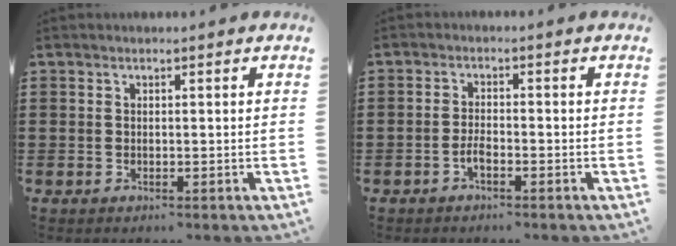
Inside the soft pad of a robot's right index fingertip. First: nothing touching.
{"total": 2.2, "force": [-1.2, 0.7, 1.7], "torque": [-0.039, 0.000, -0.026]}